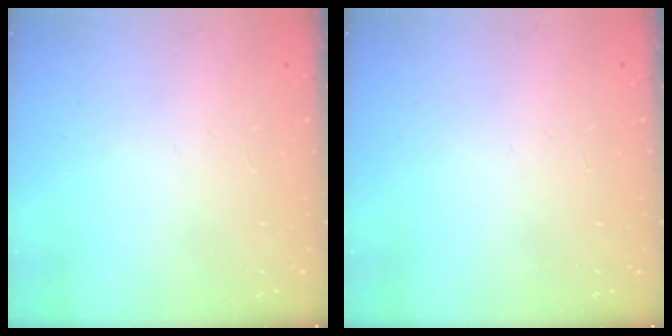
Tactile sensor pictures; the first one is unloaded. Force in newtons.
{"total": 0.0}